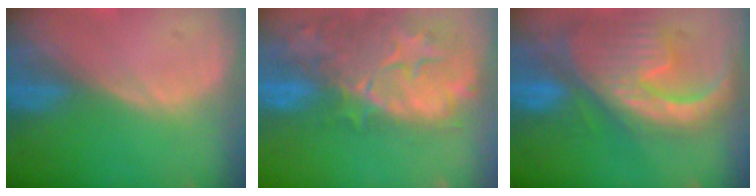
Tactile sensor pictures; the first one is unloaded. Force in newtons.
{"total": 14.7, "press": 11.7, "slide": 8.9}
{"total": 12.8, "press": 10.9, "slide": 6.6}